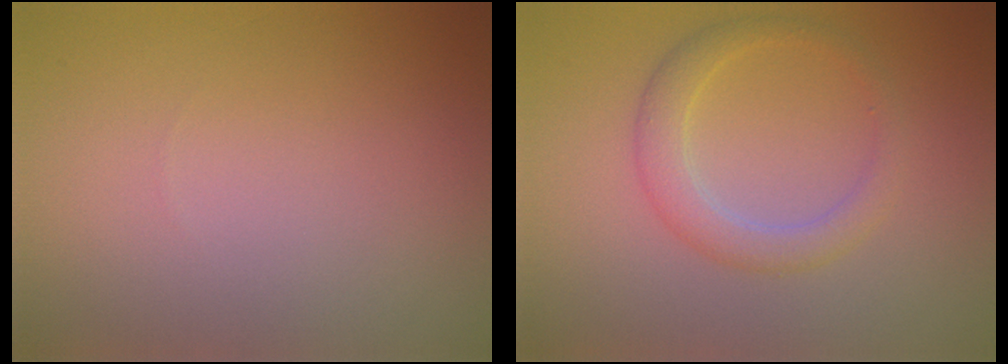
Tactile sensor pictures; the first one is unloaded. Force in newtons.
{"total": 2.8, "press": 2.8, "slide": 0.1}